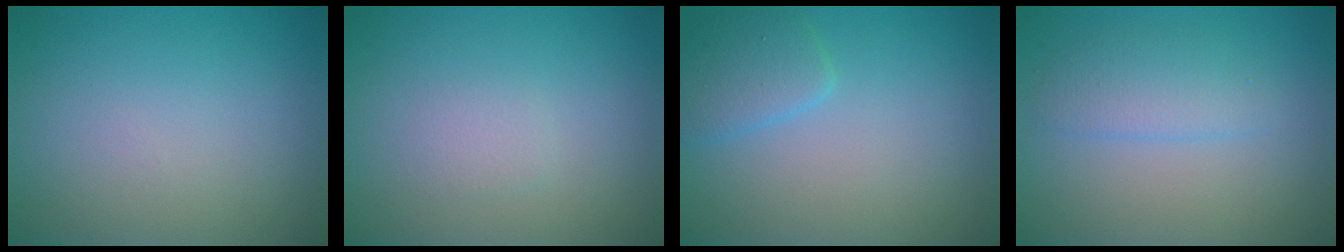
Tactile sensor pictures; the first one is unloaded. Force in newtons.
{"total": 1.0, "press": 1.0, "slide": 0.0}
{"total": 2.3, "press": 2.3, "slide": 0.1}
{"total": 2.4, "press": 2.4, "slide": 0.1}